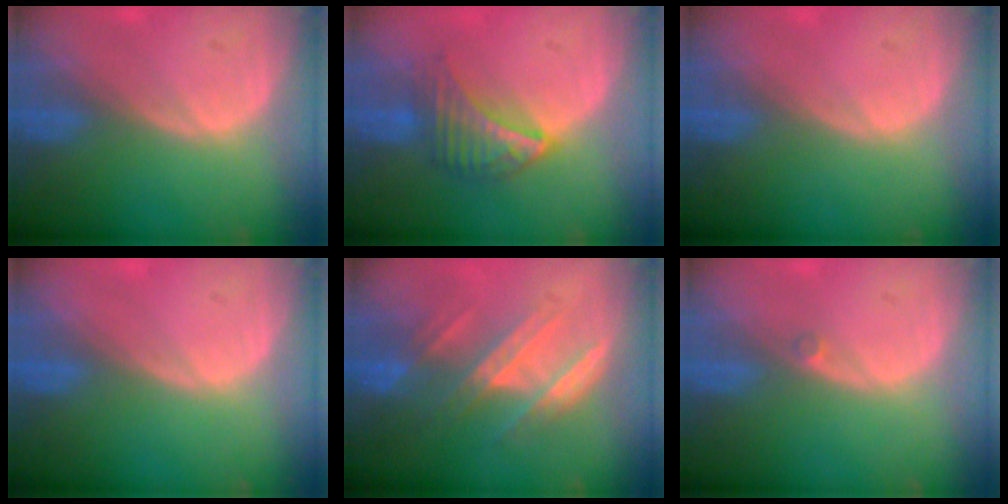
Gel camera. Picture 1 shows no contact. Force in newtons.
{"total": 6.4, "press": 5.9, "slide": 2.3}
{"total": 0.0}
{"total": 0.0}
{"total": 7.2, "press": 6.7, "slide": 2.6}
{"total": 0.7, "press": 0.6, "slide": 0.3}